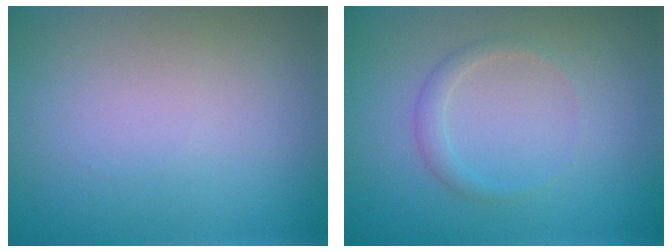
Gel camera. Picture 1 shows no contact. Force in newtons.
{"total": 1.4, "press": 1.4, "slide": 0.1}